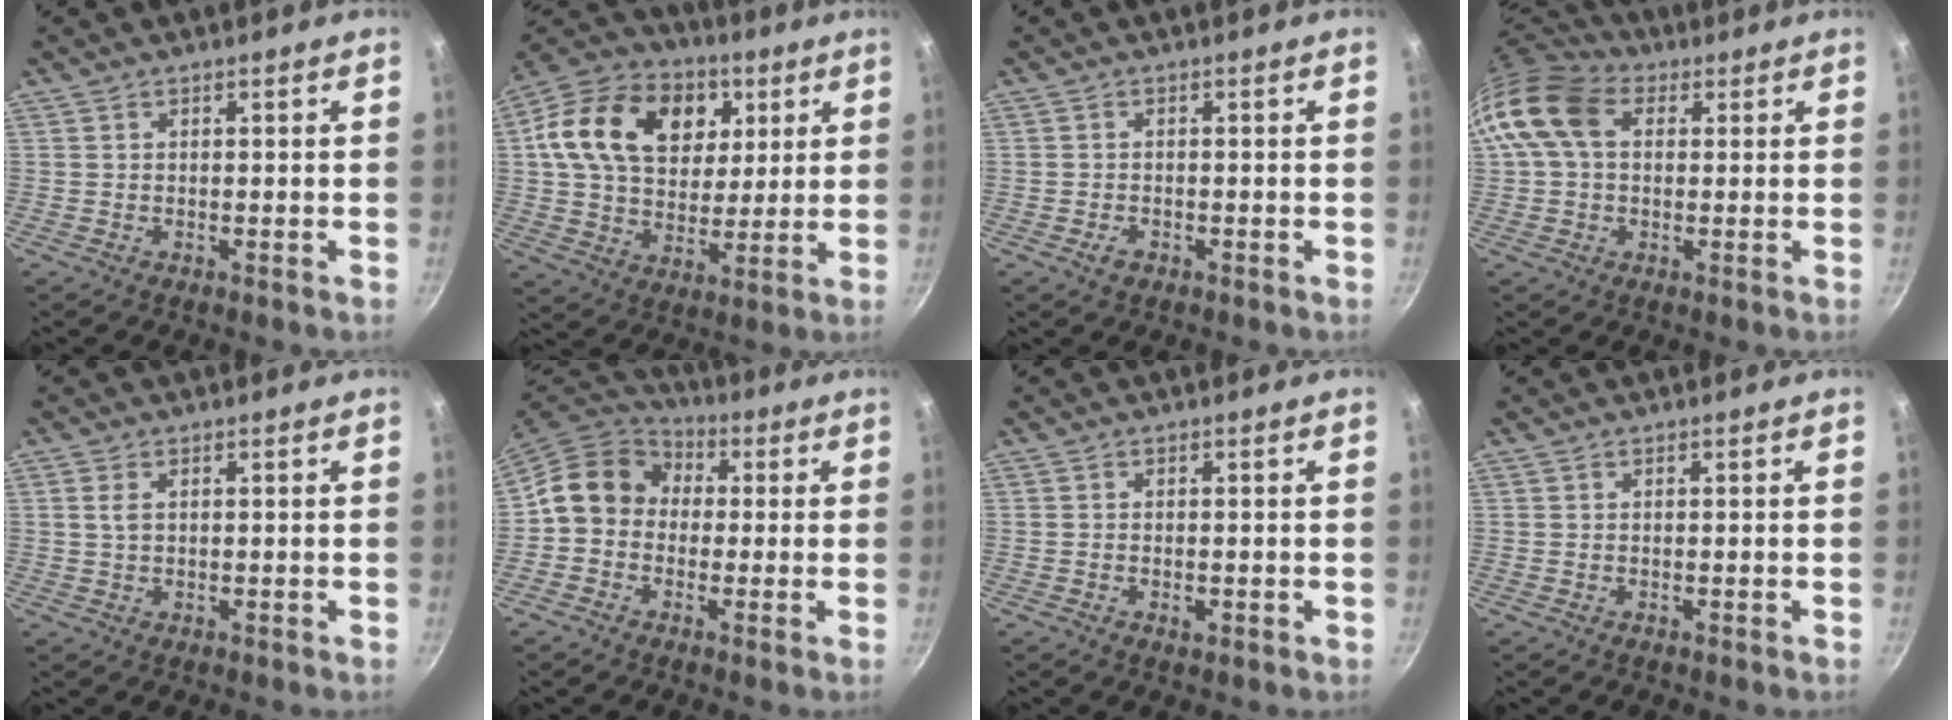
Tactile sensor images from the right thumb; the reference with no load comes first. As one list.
[{"total": 23.0, "force": [6.9, 16.7, 14.2], "torque": [-0.222, 0.004, 0.110]}, {"total": 1.9, "force": [-1.0, 1.3, 1.1], "torque": [-0.018, 0.007, -0.018]}, {"total": 13.3, "force": [2.9, 9.4, 8.9], "torque": [-0.162, 0.025, 0.035]}, {"total": 2.0, "force": [0.6, 1.2, 1.5], "torque": [-0.029, 0.000, 0.011]}, {"total": 11.3, "force": [0.5, 9.7, 5.7], "torque": [-0.067, 0.032, -0.018]}, {"total": 1.4, "force": [-0.4, 0.8, 1.1], "torque": [-0.017, -0.001, -0.007]}, {"total": 0.0}]